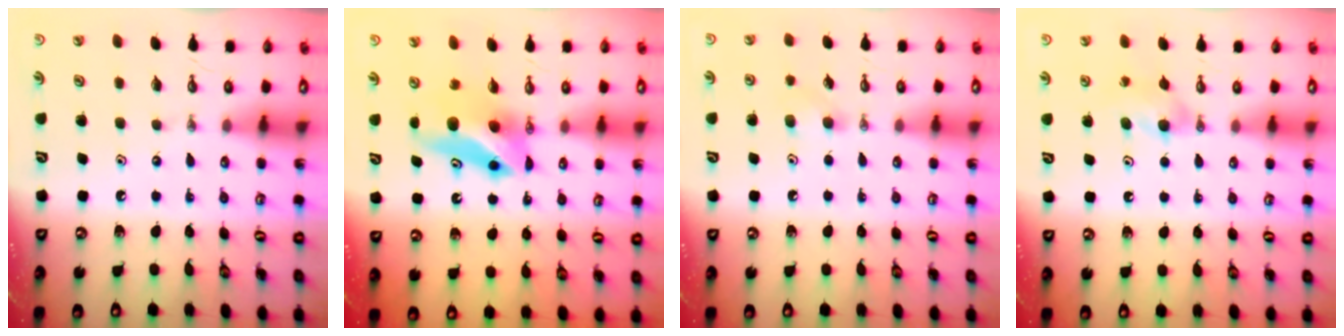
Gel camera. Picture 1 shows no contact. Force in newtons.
{"total": 8.1, "press": 7.3, "slide": 3.5}
{"total": 4.7, "press": 4.5, "slide": 1.2}
{"total": 4.7, "press": 4.7, "slide": 0.3}